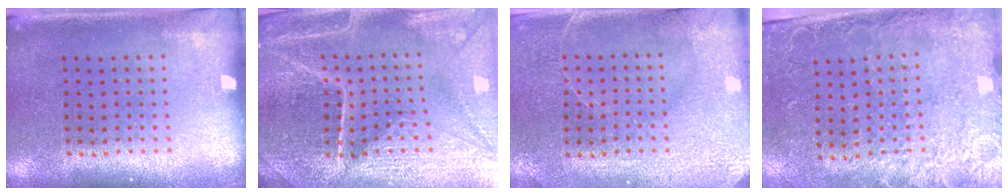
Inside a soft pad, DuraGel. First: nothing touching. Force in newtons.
{"total": 5.2, "press": 4.9, "slide": 1.8}
{"total": 3.0, "press": 2.9, "slide": 0.6}
{"total": 2.6, "press": 2.1, "slide": 1.5}